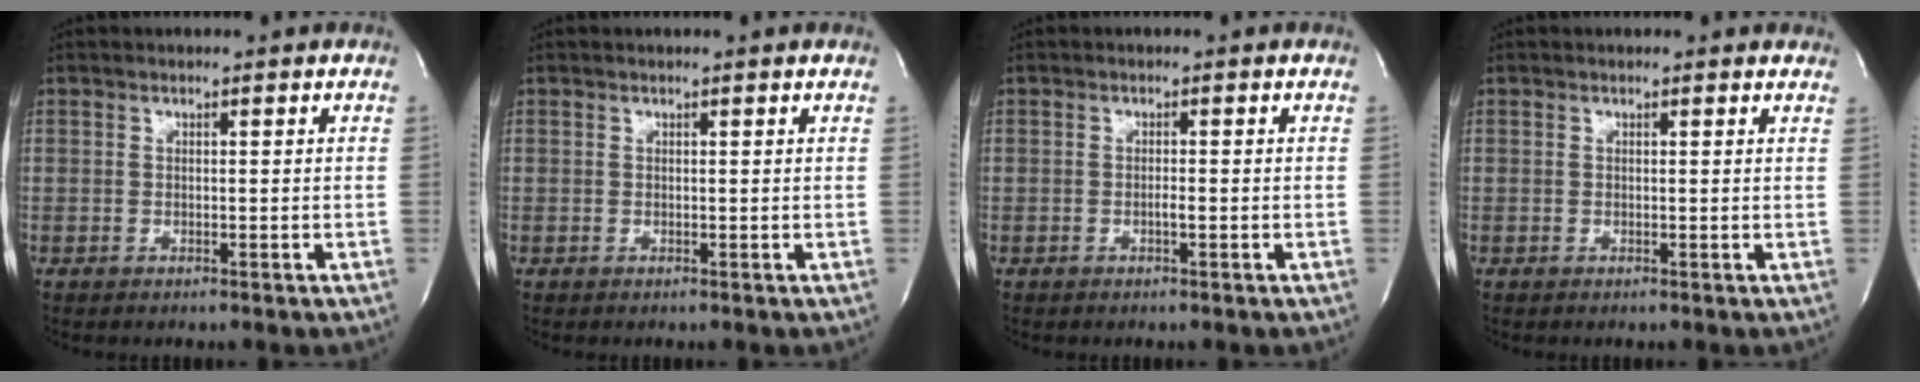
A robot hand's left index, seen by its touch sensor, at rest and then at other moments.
{"total": 0.6, "force": [0.6, -0.1, 0.3], "torque": [-0.009, 0.001, 0.012]}
{"total": 0.8, "force": [-0.3, 0.0, 0.7], "torque": [-0.014, 0.001, -0.006]}
{"total": 3.1, "force": [2.9, 1.0, 0.7], "torque": [-0.011, 0.009, 0.017]}